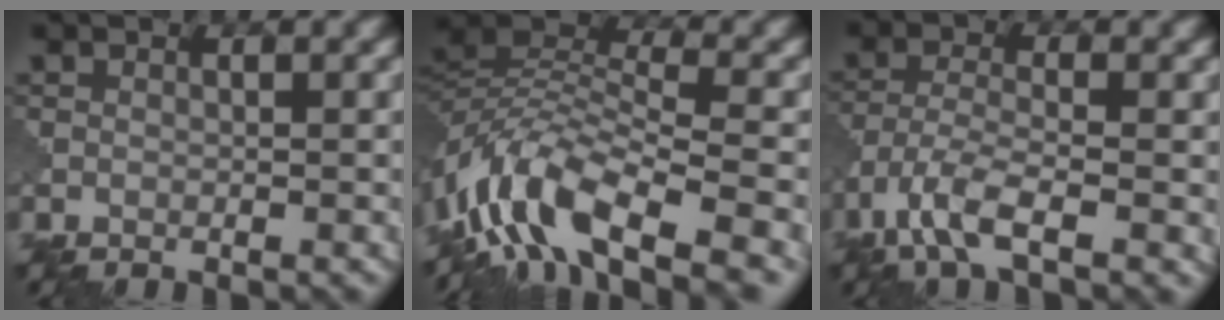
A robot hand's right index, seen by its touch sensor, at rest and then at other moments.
{"total": 10.6, "force": [-6.4, 4.5, 7.1], "torque": [-0.126, 0.005, -0.137]}
{"total": 5.4, "force": [-3.0, 1.6, 4.2], "torque": [-0.095, -0.005, -0.068]}